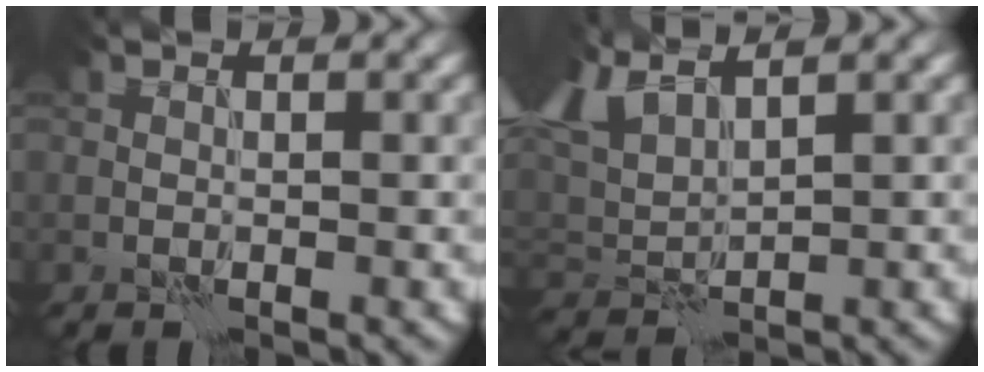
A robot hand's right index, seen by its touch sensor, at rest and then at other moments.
{"total": 4.9, "force": [3.6, 1.6, 3.0], "torque": [-0.084, 0.016, 0.071]}